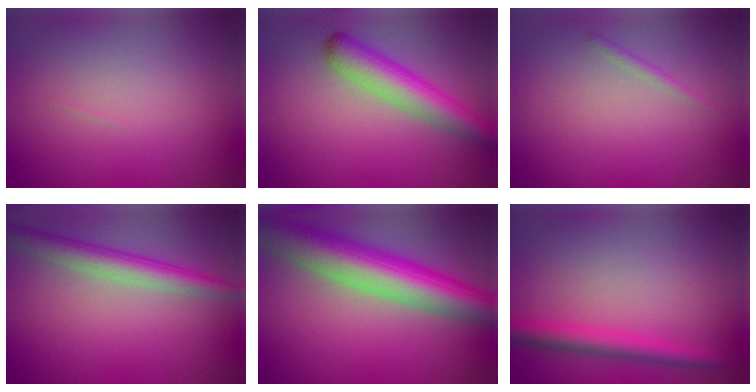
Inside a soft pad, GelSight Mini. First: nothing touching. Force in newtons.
{"total": 5.0, "press": 5.0, "slide": 0.2}
{"total": 0.8, "press": 0.8, "slide": 0.0}
{"total": 4.2, "press": 4.2, "slide": 0.0}
{"total": 10.3, "press": 10.3, "slide": 0.5}
{"total": 3.0, "press": 3.0, "slide": 0.2}